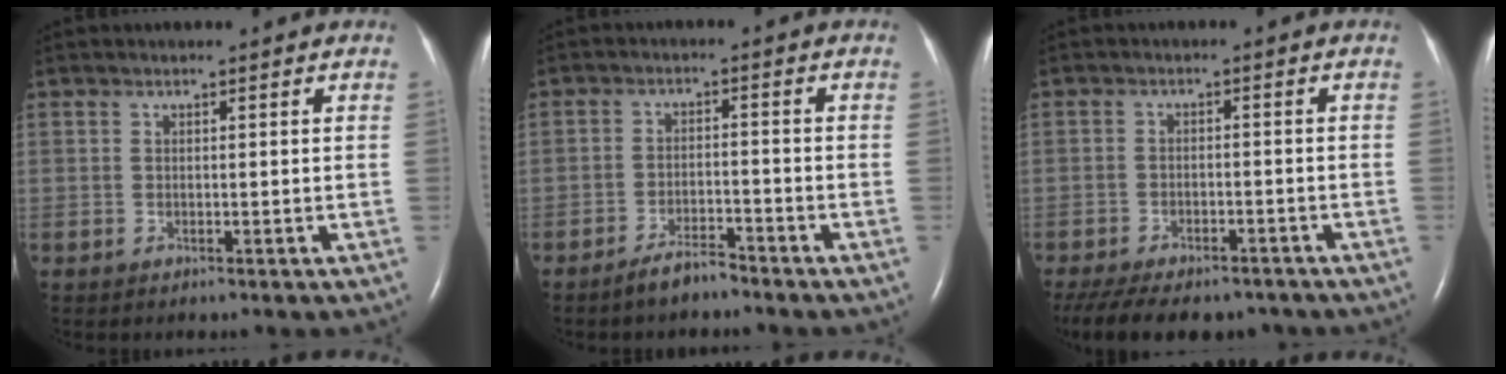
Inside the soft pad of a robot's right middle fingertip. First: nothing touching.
{"total": 3.7, "force": [-3.3, 0.7, 1.5], "torque": [-0.034, -0.004, -0.060]}
{"total": 16.1, "force": [-12.8, 6.7, 7.0], "torque": [-0.179, -0.015, -0.173]}